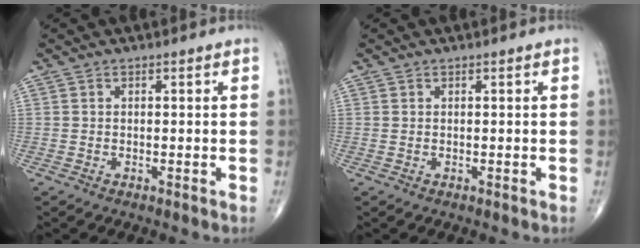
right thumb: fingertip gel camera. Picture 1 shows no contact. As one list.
[{"total": 0.0}]